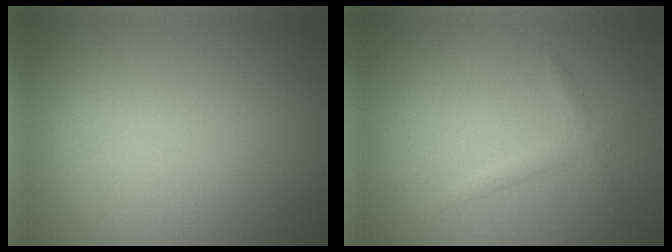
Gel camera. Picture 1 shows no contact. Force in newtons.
{"total": 1.3, "press": 1.3, "slide": 0.0}